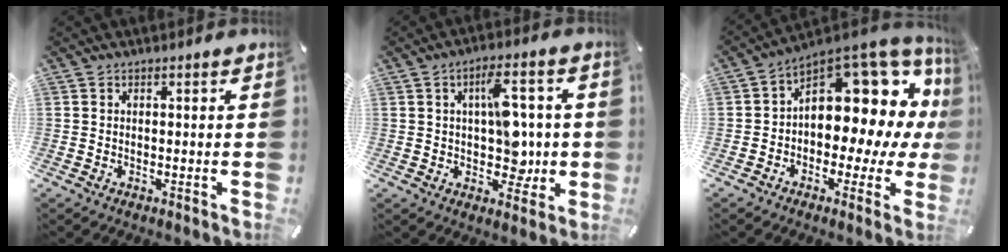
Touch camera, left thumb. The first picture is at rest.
{"total": 11.4, "force": [1.0, 6.9, 9.0], "torque": [-0.110, 0.003, 0.018]}
{"total": 13.3, "force": [5.8, 8.7, 8.1], "torque": [-0.082, -0.078, 0.093]}